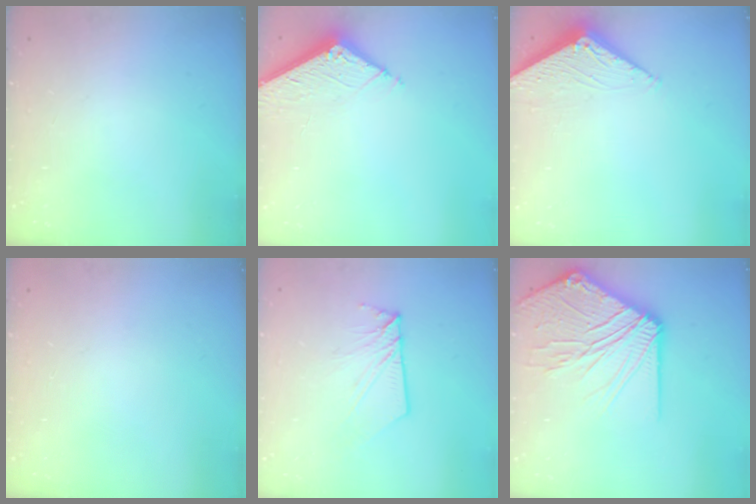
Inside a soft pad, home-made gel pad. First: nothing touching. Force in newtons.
{"total": 6.7, "press": 6.7, "slide": 0.2}
{"total": 2.8, "press": 2.8, "slide": 0.3}
{"total": 0.0}
{"total": 5.5, "press": 5.5, "slide": 0.1}
{"total": 19.9, "press": 19.8, "slide": 2.6}